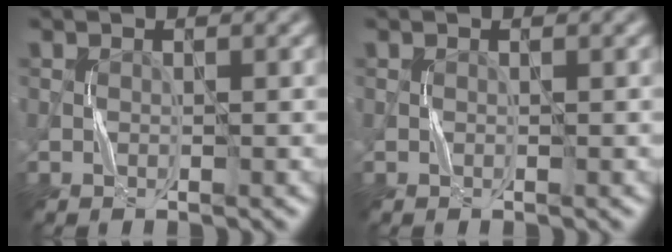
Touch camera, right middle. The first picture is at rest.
{"total": 0.0}